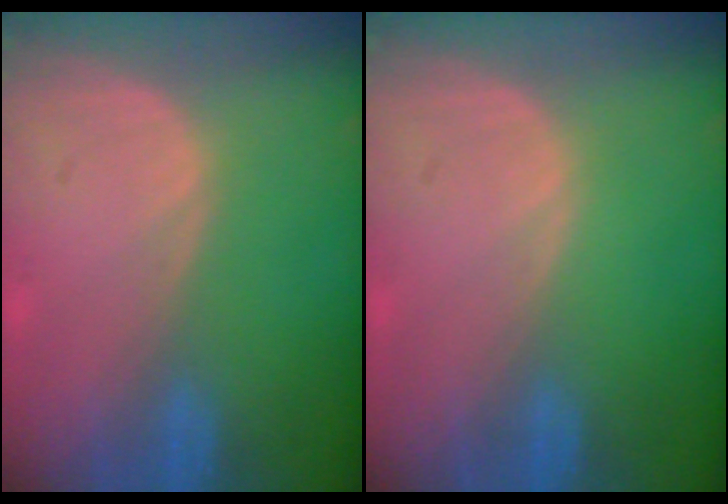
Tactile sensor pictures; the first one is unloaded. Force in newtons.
{"total": 0.0}